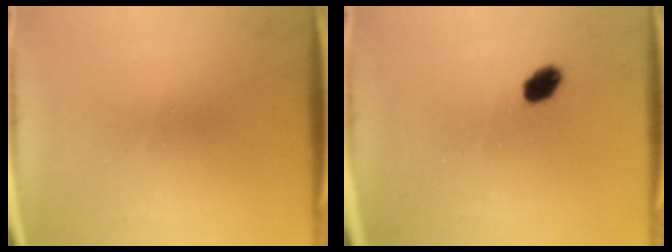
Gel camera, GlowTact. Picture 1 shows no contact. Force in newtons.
{"total": 4.0}